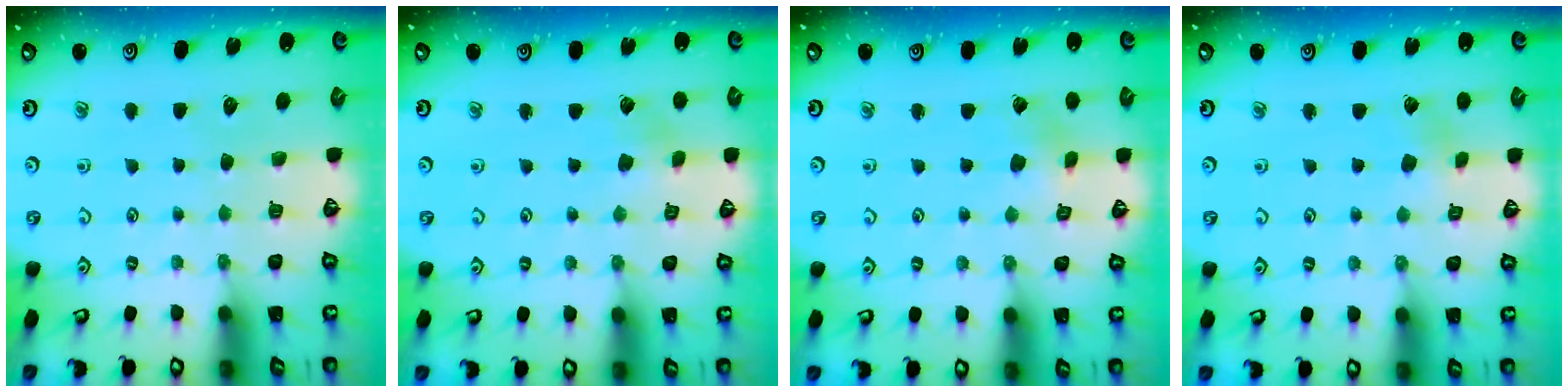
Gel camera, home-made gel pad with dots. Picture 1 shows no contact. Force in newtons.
{"total": 2.6, "press": 2.6, "slide": 0.5}
{"total": 2.5, "press": 2.4, "slide": 0.3}
{"total": 2.4, "press": 2.2, "slide": 0.9}